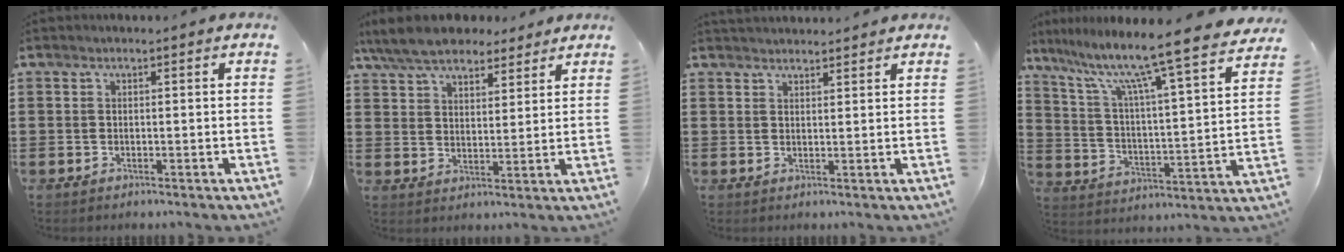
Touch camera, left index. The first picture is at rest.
{"total": 8.0, "force": [6.8, 2.7, 3.1], "torque": [-0.086, -0.006, 0.129]}
{"total": 1.8, "force": [1.8, 0.1, 0.0], "torque": [-0.004, 0.000, 0.036]}
{"total": 10.2, "force": [8.5, -1.1, 5.5], "torque": [-0.132, -0.072, 0.129]}